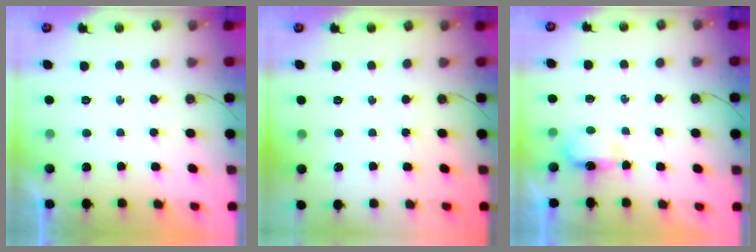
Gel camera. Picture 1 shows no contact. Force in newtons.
{"total": 0.0}
{"total": 3.7, "press": 3.7, "slide": 0.4}